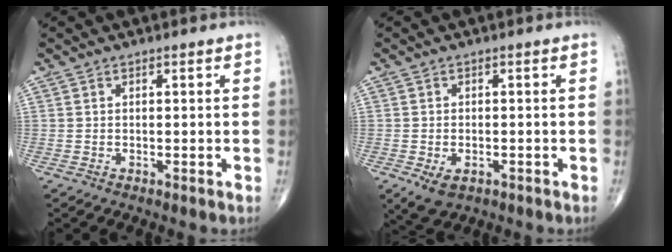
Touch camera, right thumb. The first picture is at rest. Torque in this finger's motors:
{"motor_torque": [-0.01, 0.09, -0.09, -0.10, 0.00]}